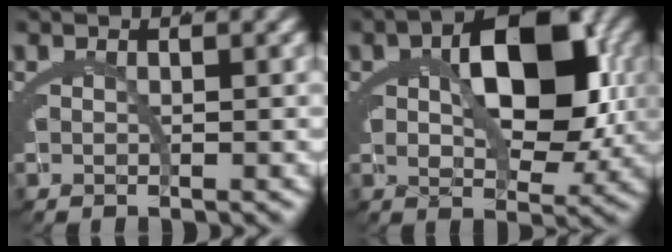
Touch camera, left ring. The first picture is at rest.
{"total": 10.3, "force": [1.1, 6.3, 8.2], "torque": [-0.126, -0.007, 0.018]}